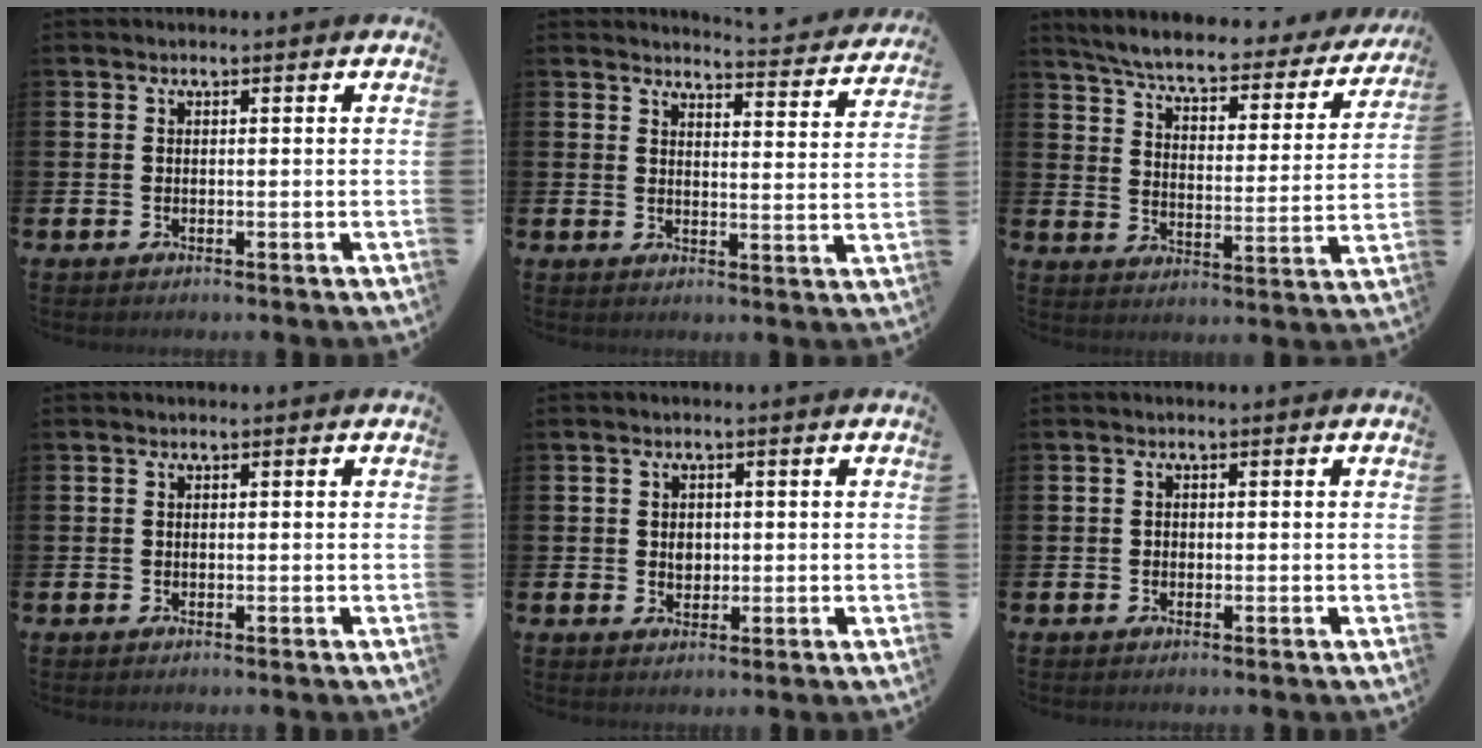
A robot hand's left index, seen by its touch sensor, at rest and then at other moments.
{"total": 4.0, "force": [4.0, 0.1, 0.5], "torque": [-0.008, -0.036, 0.065]}
{"total": 6.1, "force": [5.5, 0.8, 2.5], "torque": [-0.074, -0.043, 0.087]}
{"total": 0.0}
{"total": 2.0, "force": [0.4, 1.7, 1.1], "torque": [-0.006, 0.002, 0.002]}
{"total": 0.7, "force": [-0.2, 0.6, 0.2], "torque": [-0.002, 0.004, -0.006]}